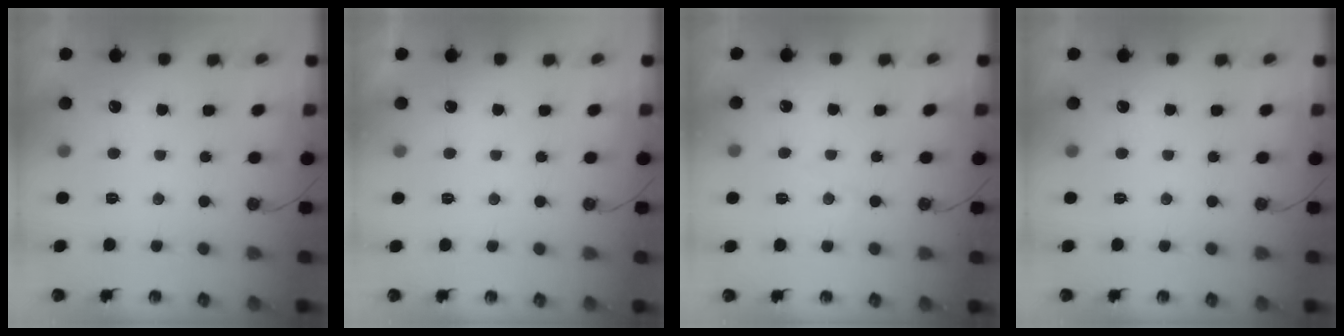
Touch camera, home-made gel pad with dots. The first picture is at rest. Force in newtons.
{"total": 2.7, "press": 2.7, "slide": 0.4}
{"total": 3.8, "press": 3.7, "slide": 0.6}
{"total": 0.0}